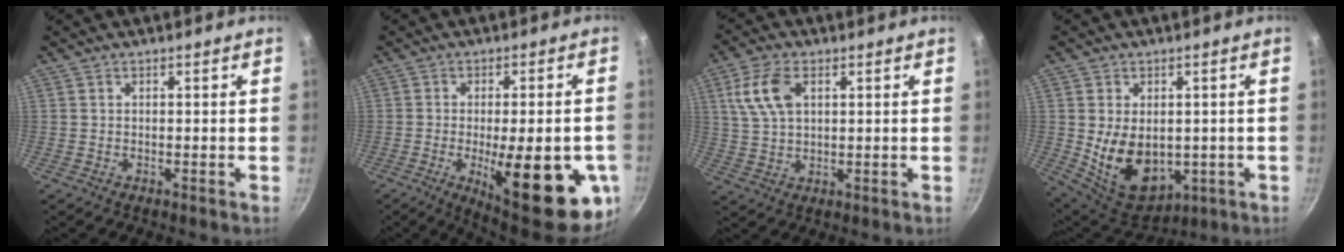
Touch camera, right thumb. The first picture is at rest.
{"total": 22.3, "force": [-6.3, 7.0, 20.2], "torque": [-0.240, -0.007, -0.074]}
{"total": 8.6, "force": [2.9, 5.0, 6.4], "torque": [-0.125, 0.002, 0.056]}
{"total": 13.1, "force": [-0.6, 9.0, 9.4], "torque": [-0.131, -0.019, 0.021]}